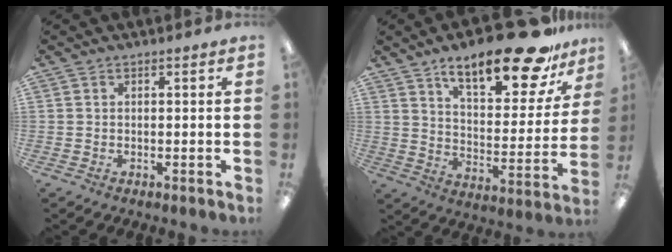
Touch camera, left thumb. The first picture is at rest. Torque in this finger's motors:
{"motor_torque": [0.19, 0.59, 1.45, -1.33, 0.32]}